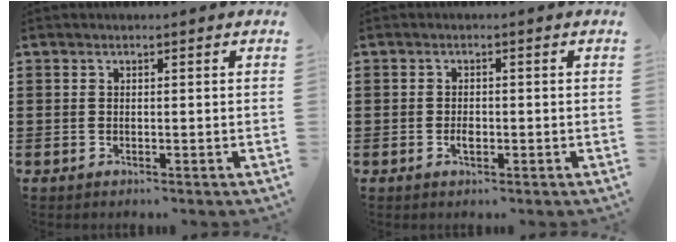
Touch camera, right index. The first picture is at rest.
{"total": 1.7, "force": [-0.6, 0.6, 1.4], "torque": [-0.027, -0.003, -0.011]}